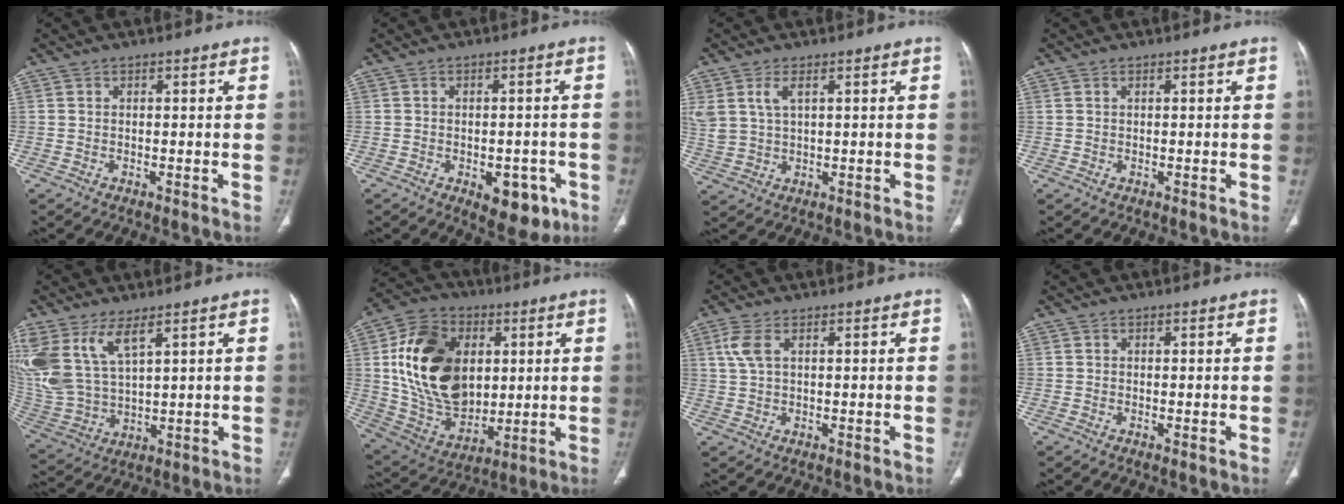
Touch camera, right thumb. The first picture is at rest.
{"total": 8.0, "force": [-3.4, 4.4, 5.7], "torque": [-0.044, 0.010, -0.034]}
{"total": 5.8, "force": [2.4, 3.1, 4.3], "torque": [-0.106, -0.004, 0.057]}
{"total": 0.0}
{"total": 14.4, "force": [7.2, 6.6, 10.6], "torque": [-0.240, -0.024, 0.162]}
{"total": 23.3, "force": [3.9, 16.1, 16.3], "torque": [-0.275, -0.010, 0.085]}
{"total": 4.0, "force": [1.5, 1.9, 3.2], "torque": [-0.088, 0.010, 0.033]}
{"total": 0.0}